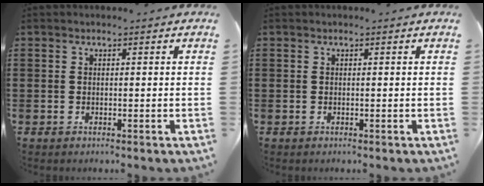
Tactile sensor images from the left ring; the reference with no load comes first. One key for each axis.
{"total": 0.0}